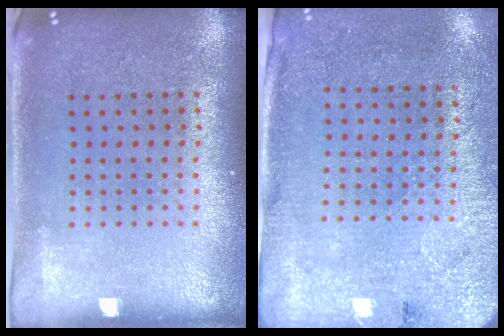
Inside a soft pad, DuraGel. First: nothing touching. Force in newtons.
{"total": 2.7, "press": 2.2, "slide": 1.5}